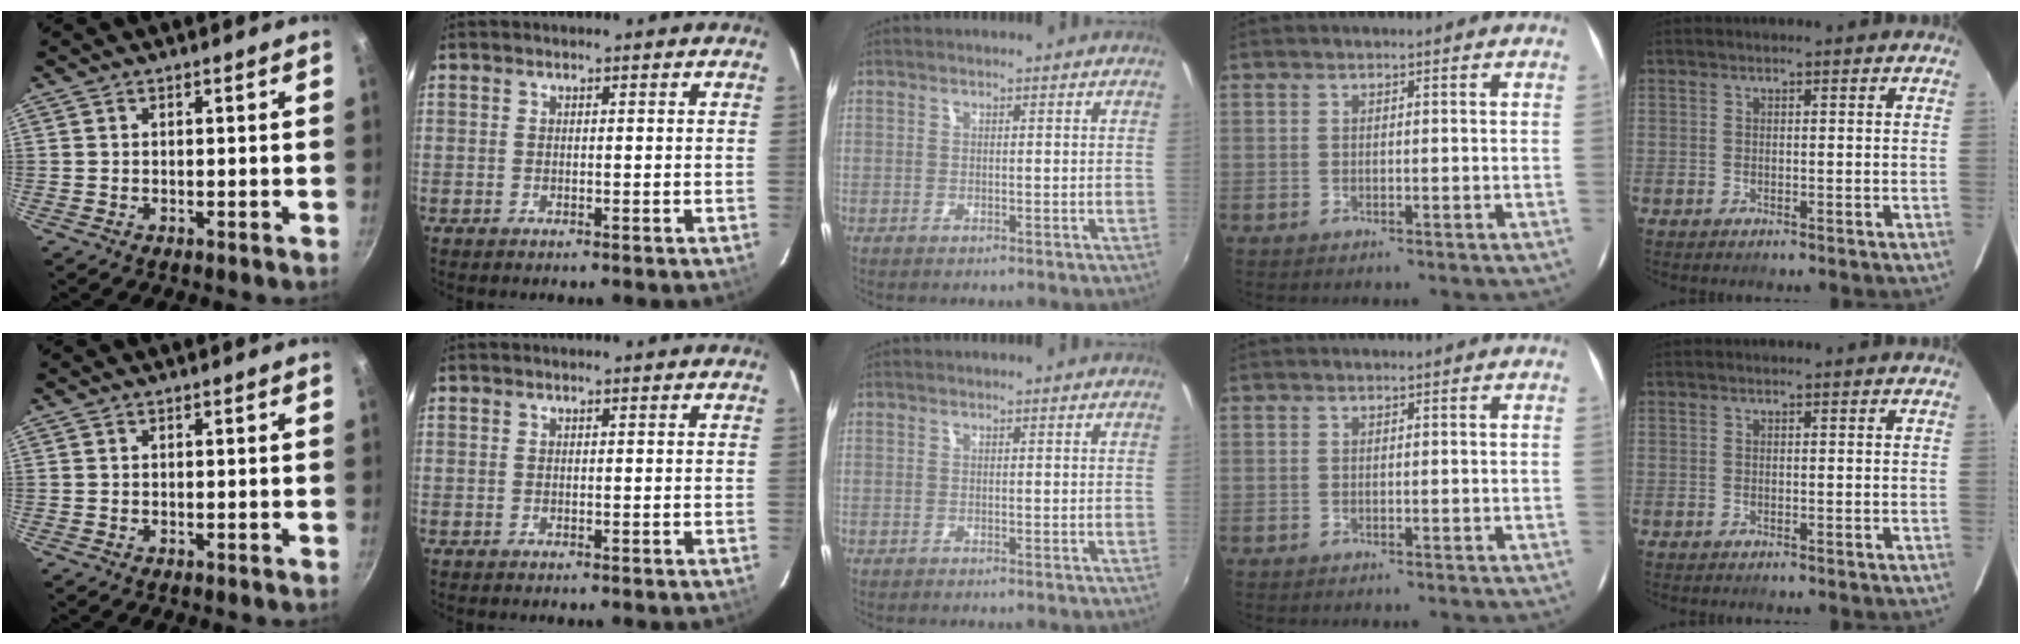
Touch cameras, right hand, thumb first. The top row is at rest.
{}